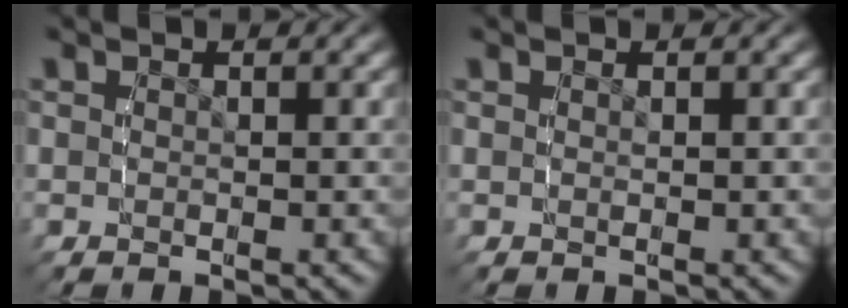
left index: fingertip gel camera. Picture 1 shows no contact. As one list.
[{"total": 0.0}]